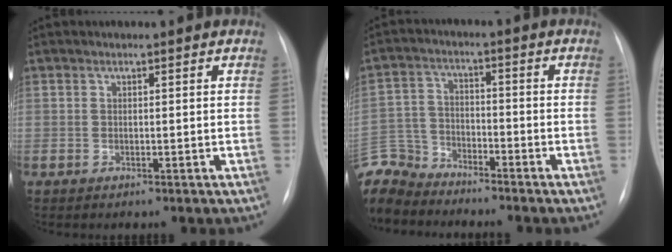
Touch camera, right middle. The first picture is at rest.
{"total": 8.7, "force": [-8.4, 2.0, 0.1], "torque": [-0.011, 0.007, -0.170]}